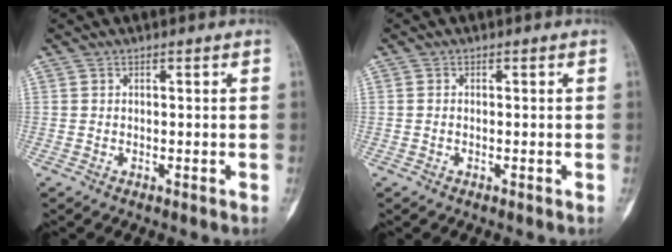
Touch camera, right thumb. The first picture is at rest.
{"total": 0.6, "force": [-0.2, 0.3, 0.4], "torque": [-0.008, 0.001, -0.006]}